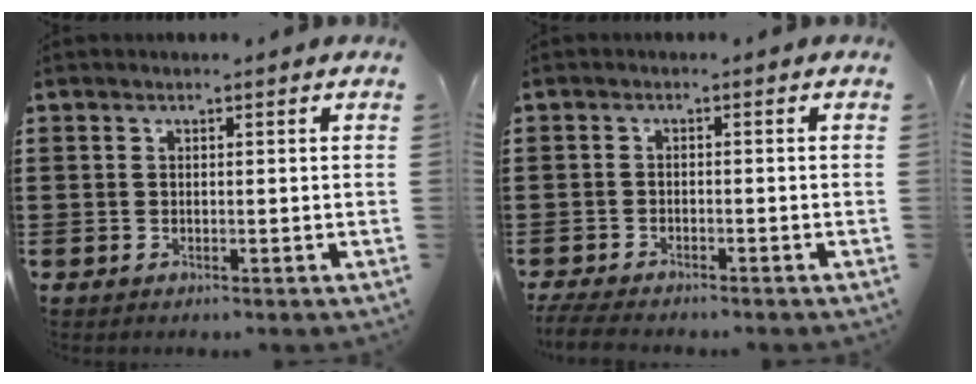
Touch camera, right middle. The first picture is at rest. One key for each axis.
{"total": 2.3, "fx": -2.2, "fy": 0.2, "fz": 0.5, "tx": -0.026, "ty": -0.005, "tz": -0.050}